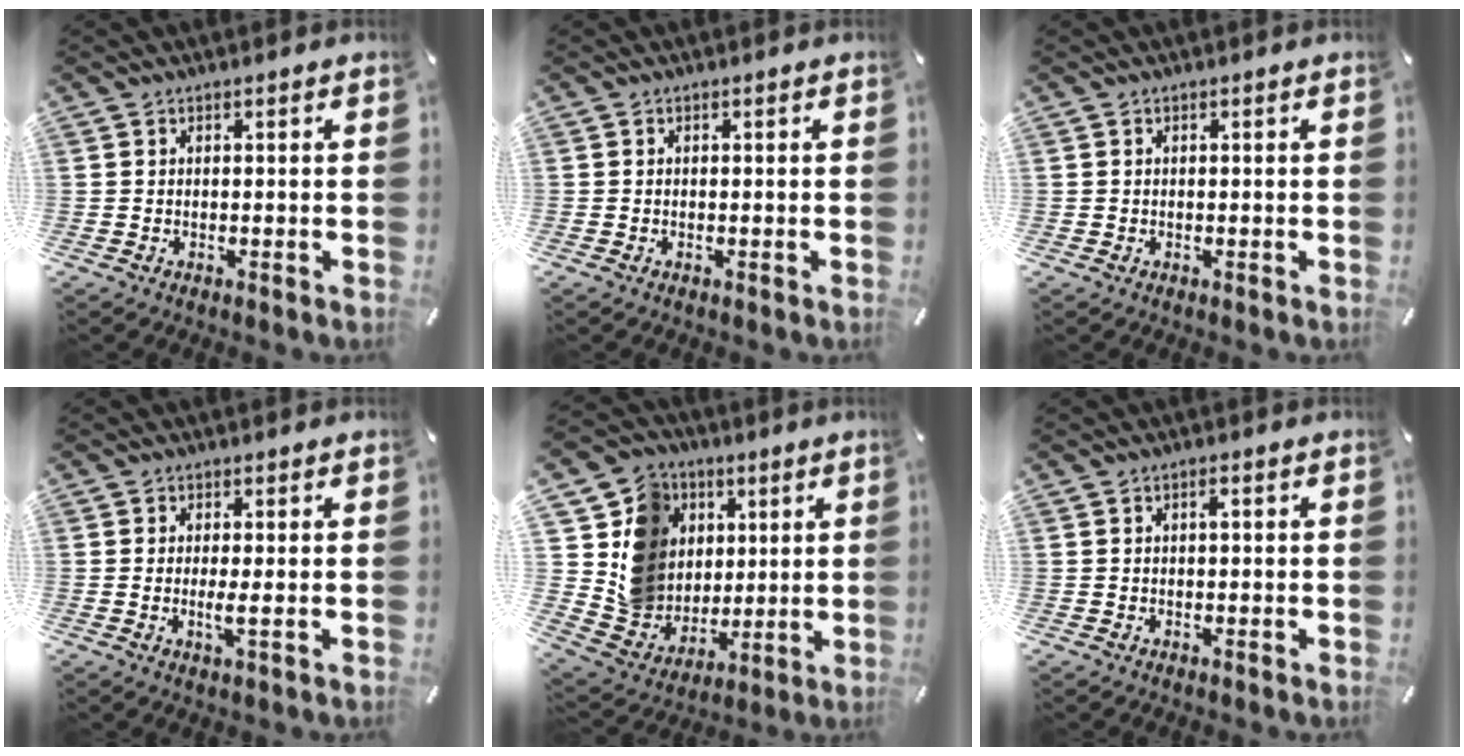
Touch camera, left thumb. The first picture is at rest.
{"total": 0.0}
{"total": 0.0}
{"total": 2.7, "force": [-0.1, 0.4, 2.7], "torque": [-0.041, -0.011, -0.003]}
{"total": 14.9, "force": [3.4, 14.2, 3.2], "torque": [-0.048, -0.015, 0.083]}
{"total": 1.3, "force": [0.3, 0.6, 1.1], "torque": [-0.023, 0.005, 0.003]}